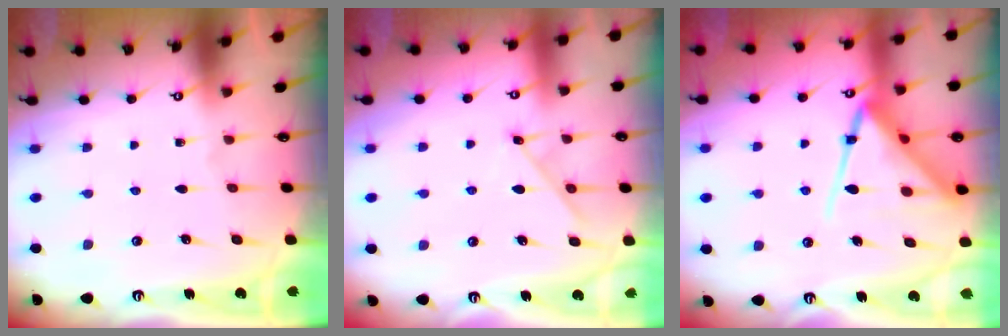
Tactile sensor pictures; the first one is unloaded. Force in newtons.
{"total": 6.4, "press": 6.4, "slide": 0.7}
{"total": 14.9, "press": 14.8, "slide": 1.5}